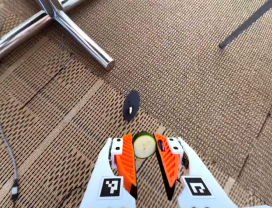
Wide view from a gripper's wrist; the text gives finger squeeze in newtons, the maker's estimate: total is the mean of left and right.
{"total": 7.3, "left": 7.0, "right": 7.6}